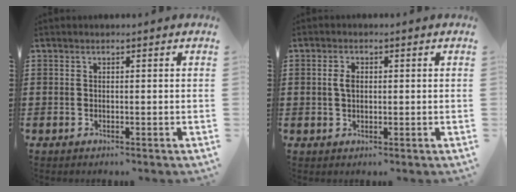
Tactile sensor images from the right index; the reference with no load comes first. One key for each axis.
{"total": 2.2, "fx": 0.4, "fy": 1.3, "fz": 1.8, "tx": -0.038, "ty": 0.007, "tz": 0.006}